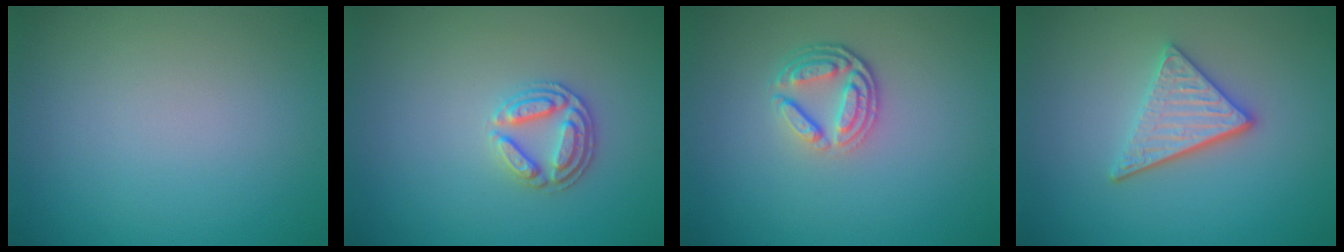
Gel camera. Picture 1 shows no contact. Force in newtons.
{"total": 2.7, "press": 2.6, "slide": 0.9}
{"total": 3.6, "press": 2.8, "slide": 2.3}
{"total": 3.6, "press": 3.0, "slide": 1.9}